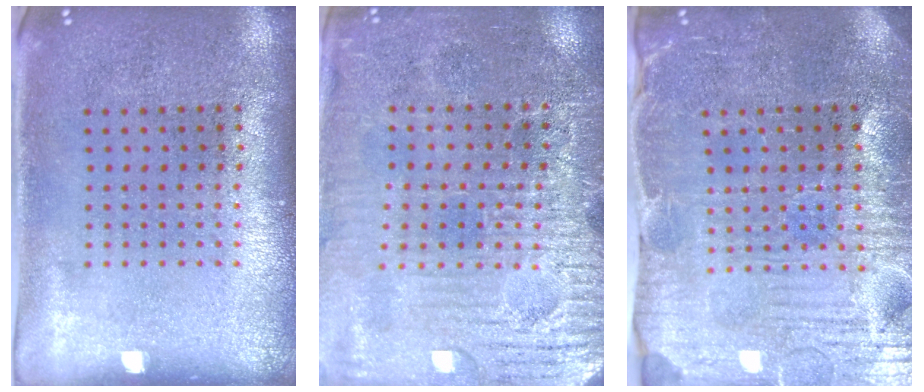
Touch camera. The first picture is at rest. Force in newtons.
{"total": 3.5, "press": 3.4, "slide": 0.6}
{"total": 3.9, "press": 3.9, "slide": 0.7}